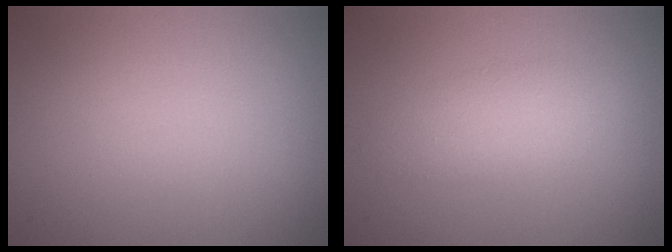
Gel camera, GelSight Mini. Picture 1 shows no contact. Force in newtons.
{"total": 2.6, "press": 2.6, "slide": 0.1}